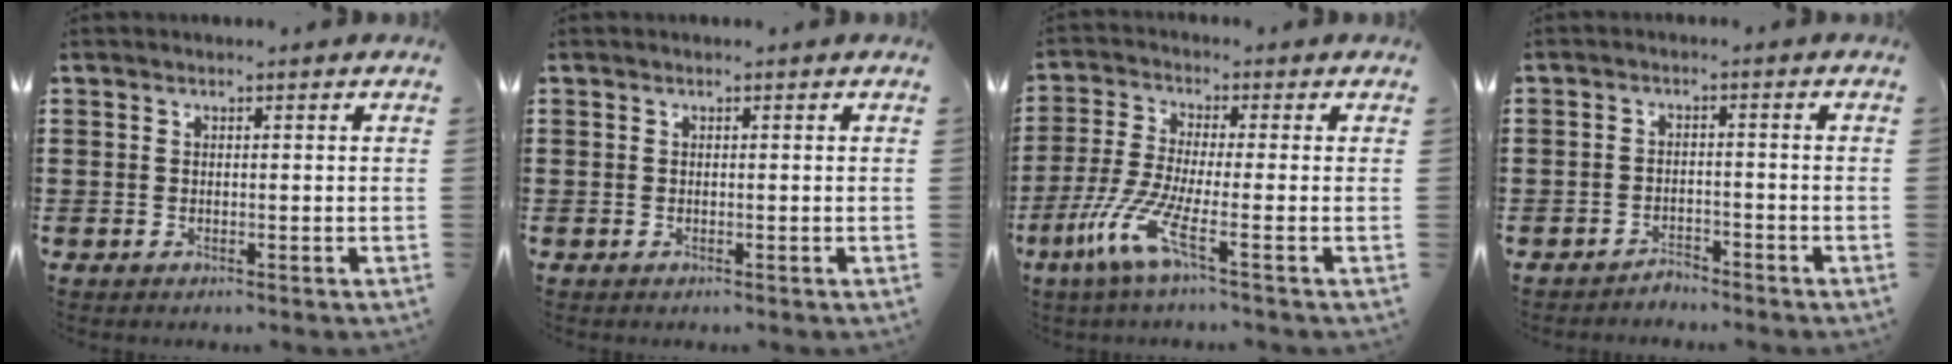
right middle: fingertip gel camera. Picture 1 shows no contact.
{"total": 0.0}
{"total": 7.7, "force": [-3.5, 0.7, 6.8], "torque": [-0.162, -0.017, -0.073]}
{"total": 2.5, "force": [-2.5, 0.3, -0.2], "torque": [-0.005, 0.003, -0.055]}